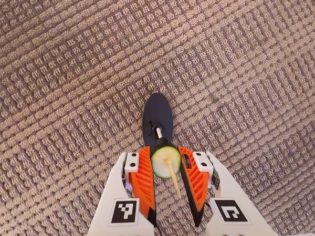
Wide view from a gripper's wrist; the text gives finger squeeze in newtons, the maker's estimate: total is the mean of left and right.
{"total": 11.4, "left": 11.0, "right": 11.8}